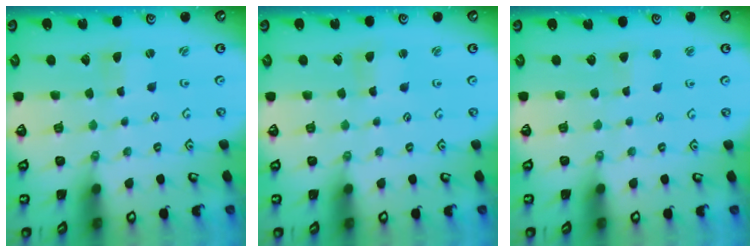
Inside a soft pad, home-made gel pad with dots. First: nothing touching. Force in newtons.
{"total": 1.7, "press": 1.7, "slide": 0.3}
{"total": 2.5, "press": 2.5, "slide": 0.3}